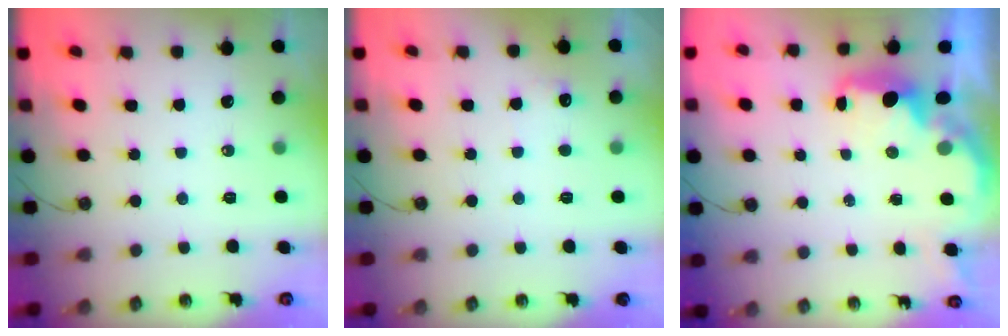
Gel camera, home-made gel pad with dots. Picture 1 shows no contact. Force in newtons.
{"total": 5.1, "press": 4.9, "slide": 1.4}
{"total": 2.8, "press": 2.8, "slide": 0.5}